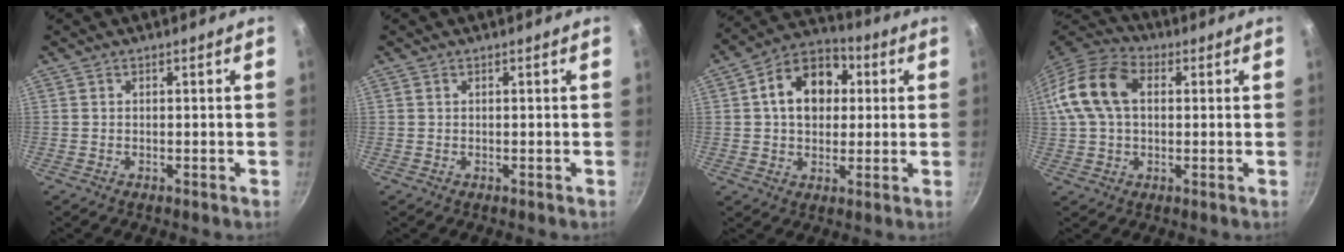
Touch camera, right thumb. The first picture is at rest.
{"total": 0.0}
{"total": 13.6, "force": [2.6, 10.0, 8.8], "torque": [-0.102, 0.020, 0.025]}
{"total": 14.5, "force": [2.7, 9.5, 10.5], "torque": [-0.191, 0.028, 0.034]}